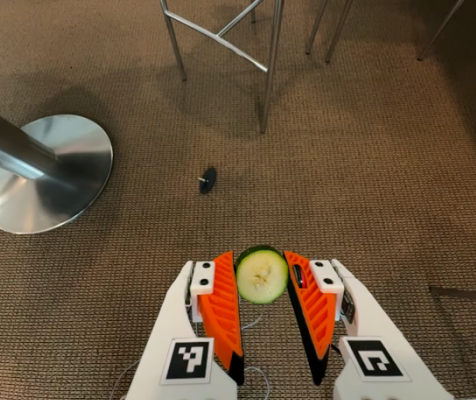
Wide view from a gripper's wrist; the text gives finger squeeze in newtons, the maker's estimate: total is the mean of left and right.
{"total": 8.8, "left": 8.5, "right": 9.0}